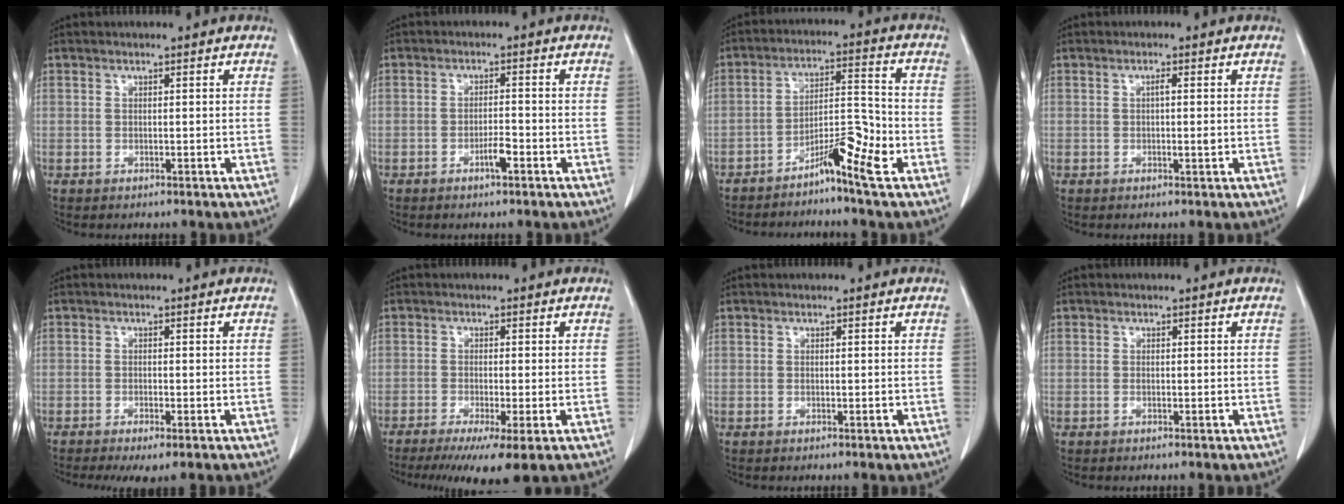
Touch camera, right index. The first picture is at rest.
{"total": 2.5, "force": [-1.4, 0.4, 2.0], "torque": [-0.035, 0.001, -0.024]}
{"total": 7.4, "force": [-4.4, 0.5, 5.9], "torque": [-0.096, 0.015, -0.076]}
{"total": 1.9, "force": [0.0, 0.3, 1.8], "torque": [-0.030, 0.001, 0.000]}
{"total": 3.5, "force": [-2.1, 0.6, 2.8], "torque": [-0.047, -0.010, -0.032]}
{"total": 8.4, "force": [-5.3, 0.5, 6.5], "torque": [-0.096, -0.022, -0.084]}
{"total": 0.6, "force": [-0.2, 0.1, 0.5], "torque": [-0.010, -0.002, -0.002]}
{"total": 0.9, "force": [-0.4, 0.2, 0.8], "torque": [-0.014, -0.001, -0.005]}